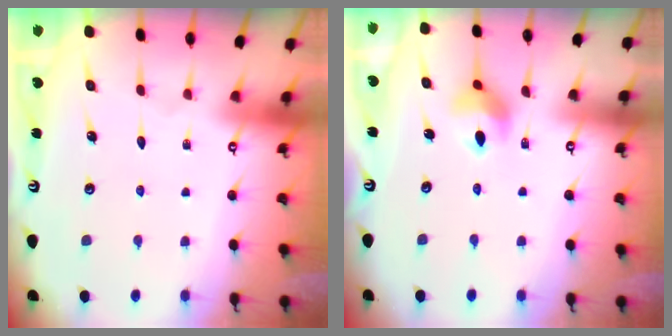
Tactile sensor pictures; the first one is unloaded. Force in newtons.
{"total": 8.9, "press": 8.8, "slide": 1.2}